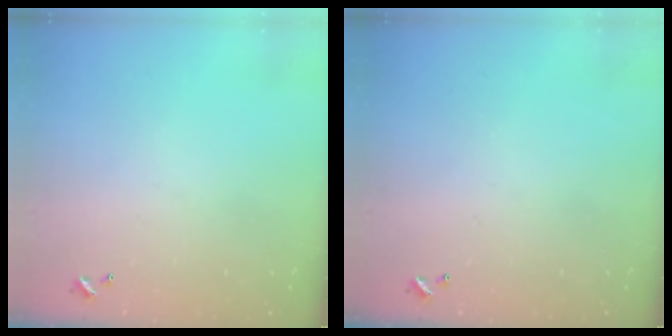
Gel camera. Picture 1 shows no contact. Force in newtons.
{"total": 0.0}